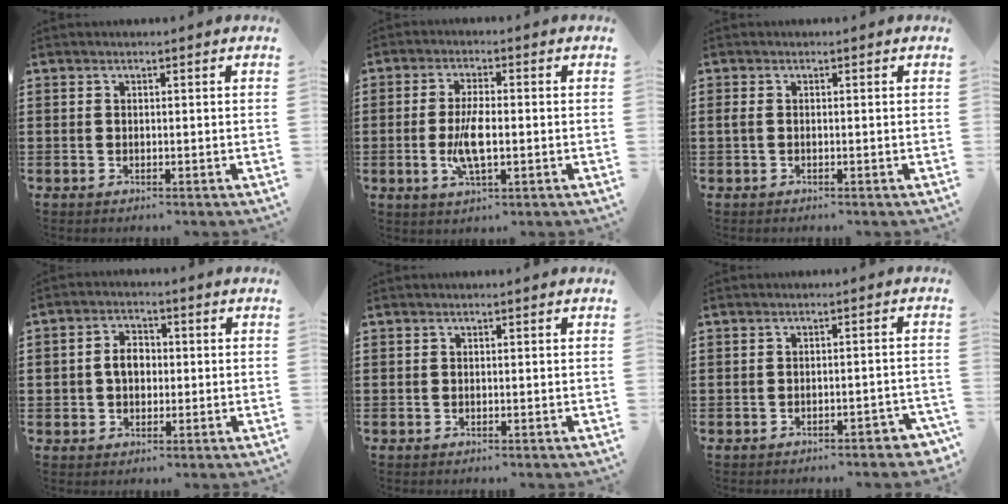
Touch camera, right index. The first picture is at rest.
{"total": 6.4, "force": [-1.0, 2.1, 5.9], "torque": [-0.129, -0.005, -0.025]}
{"total": 0.8, "force": [-0.1, 0.2, 0.7], "torque": [-0.014, -0.001, -0.002]}
{"total": 3.8, "force": [0.0, 3.0, 2.3], "torque": [-0.053, 0.011, -0.004]}
{"total": 0.0}
{"total": 2.0, "force": [-1.8, 0.3, 0.7], "torque": [-0.017, 0.002, -0.037]}